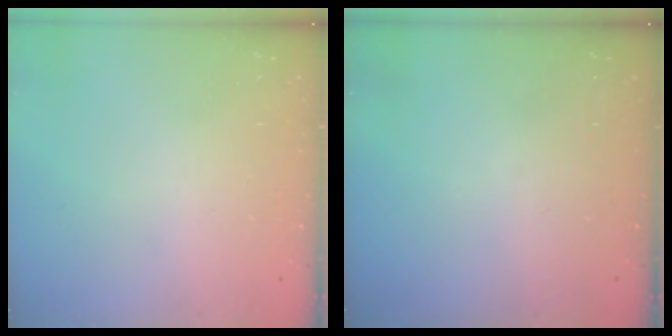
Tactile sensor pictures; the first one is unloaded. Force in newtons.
{"total": 0.0}